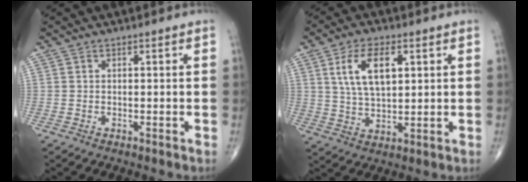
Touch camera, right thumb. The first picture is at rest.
{"total": 10.0, "force": [3.3, 4.9, 8.1], "torque": [-0.143, -0.007, 0.064]}